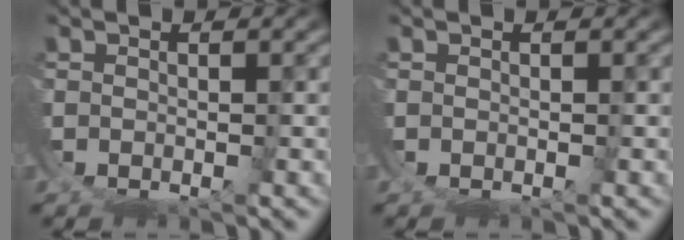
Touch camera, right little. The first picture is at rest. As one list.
[{"total": 0.0}]